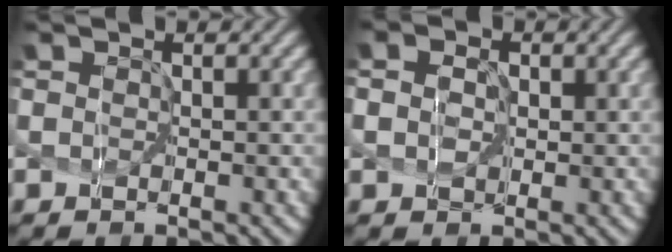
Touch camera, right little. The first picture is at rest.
{"total": 1.7, "force": [0.2, 1.4, 1.0], "torque": [-0.022, 0.007, 0.000]}